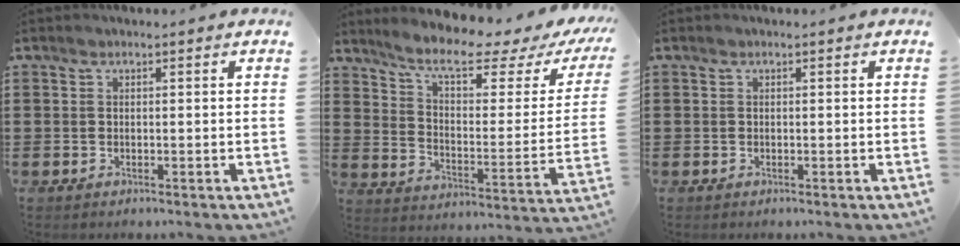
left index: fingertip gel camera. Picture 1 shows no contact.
{"total": 8.7, "force": [6.5, 1.4, 5.7], "torque": [-0.120, -0.036, 0.105]}
{"total": 0.0}